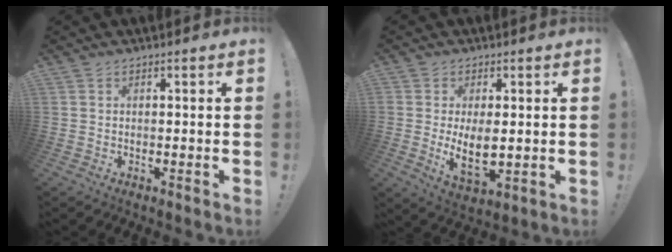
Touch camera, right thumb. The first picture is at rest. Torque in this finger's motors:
{"motor_torque": [2.39, 2.64, 0.79, 0.38, 0.31]}